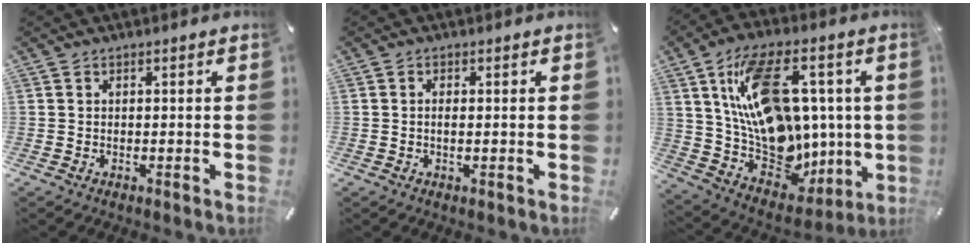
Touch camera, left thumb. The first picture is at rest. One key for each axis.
{"total": 1.2, "fx": -0.1, "fy": 0.4, "fz": 1.1, "tx": -0.022, "ty": 0.000, "tz": -0.002}
{"total": 22.5, "fx": 6.5, "fy": 14.5, "fz": 15.9, "tx": -0.282, "ty": -0.037, "tz": 0.119}